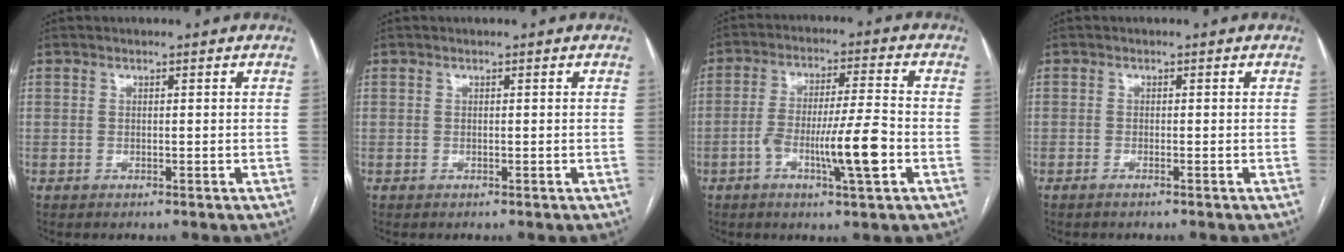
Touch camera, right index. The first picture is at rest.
{"total": 0.0}
{"total": 10.1, "force": [-3.4, 0.4, 9.5], "torque": [-0.171, 0.002, -0.060]}
{"total": 0.7, "force": [-0.6, -0.1, 0.5], "torque": [-0.010, 0.000, -0.012]}